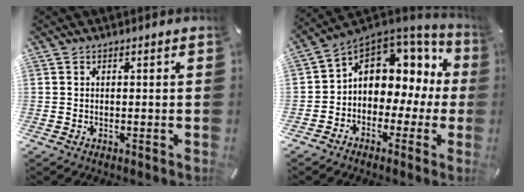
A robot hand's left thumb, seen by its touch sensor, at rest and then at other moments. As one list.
[{"total": 8.8, "force": [2.8, 7.3, 4.1], "torque": [-0.075, -0.023, 0.054]}]